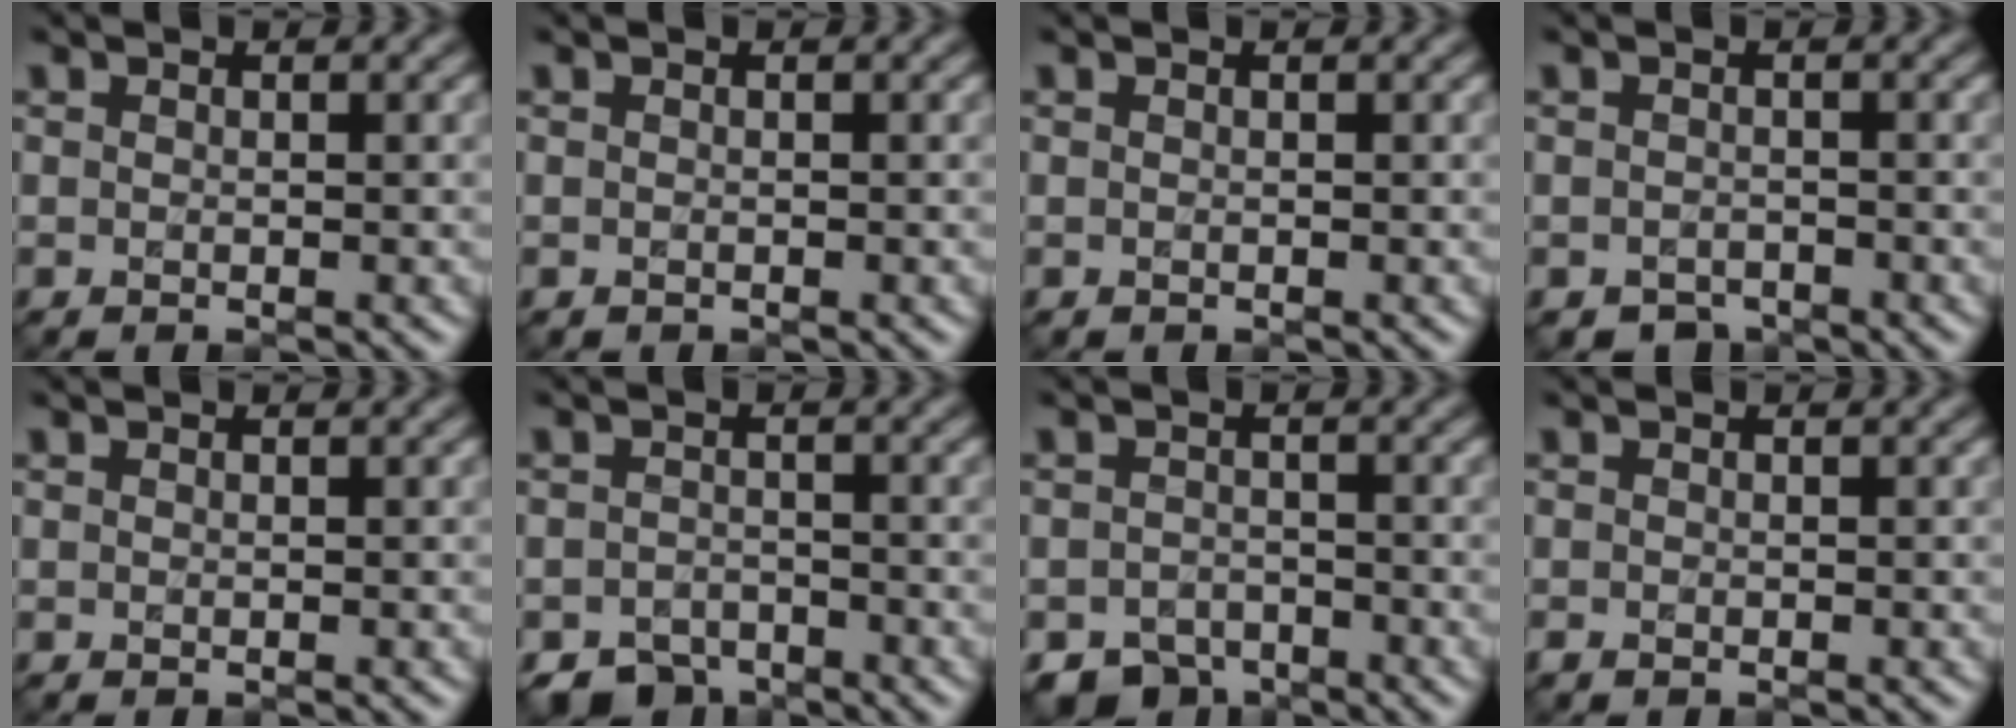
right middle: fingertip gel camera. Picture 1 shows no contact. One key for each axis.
{"total": 0.0}
{"total": 0.0}
{"total": 1.9, "fx": -1.6, "fy": 1.0, "fz": 0.2, "tx": 0.000, "ty": -0.008, "tz": -0.028}
{"total": 0.0}
{"total": 3.5, "fx": -3.0, "fy": 1.7, "fz": 0.6, "tx": -0.004, "ty": -0.007, "tz": -0.059}
{"total": 3.8, "fx": -3.1, "fy": 2.1, "fz": 0.8, "tx": -0.007, "ty": -0.010, "tz": -0.061}
{"total": 0.7, "fx": -0.4, "fy": 0.4, "fz": 0.3, "tx": -0.008, "ty": -0.005, "tz": -0.007}